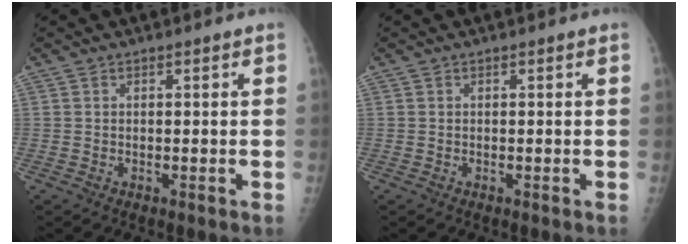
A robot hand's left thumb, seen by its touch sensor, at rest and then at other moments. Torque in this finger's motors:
{"motor_torque": [0.00, 0.00, 0.00, 0.00, 0.00]}